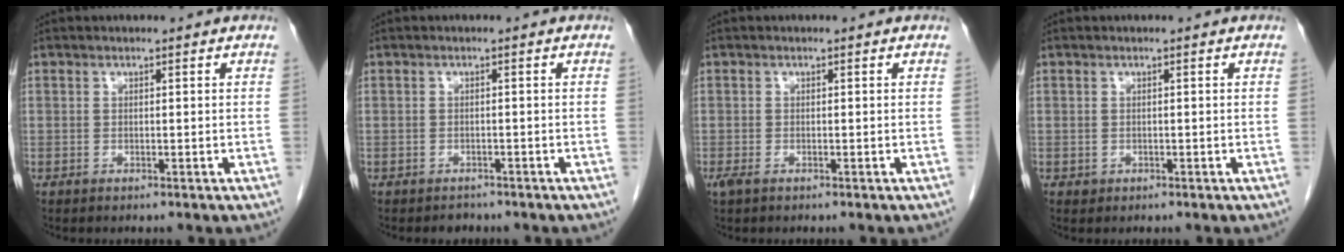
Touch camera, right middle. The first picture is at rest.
{"total": 1.6, "force": [-1.3, 0.9, 0.0], "torque": [-0.007, 0.000, -0.019]}
{"total": 1.4, "force": [-0.8, 0.6, 1.0], "torque": [-0.024, -0.004, -0.012]}
{"total": 0.6, "force": [-0.1, 0.5, 0.1], "torque": [-0.003, 0.002, 0.000]}